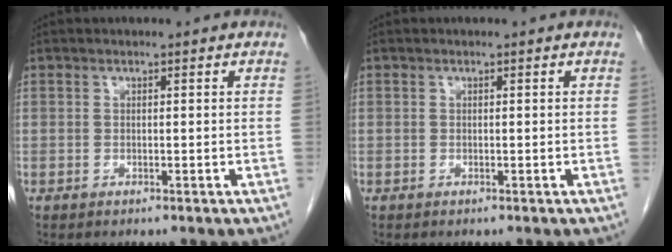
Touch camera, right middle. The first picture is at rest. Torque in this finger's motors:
{"motor_torque": [-0.18, -0.06, -0.08, -0.04]}